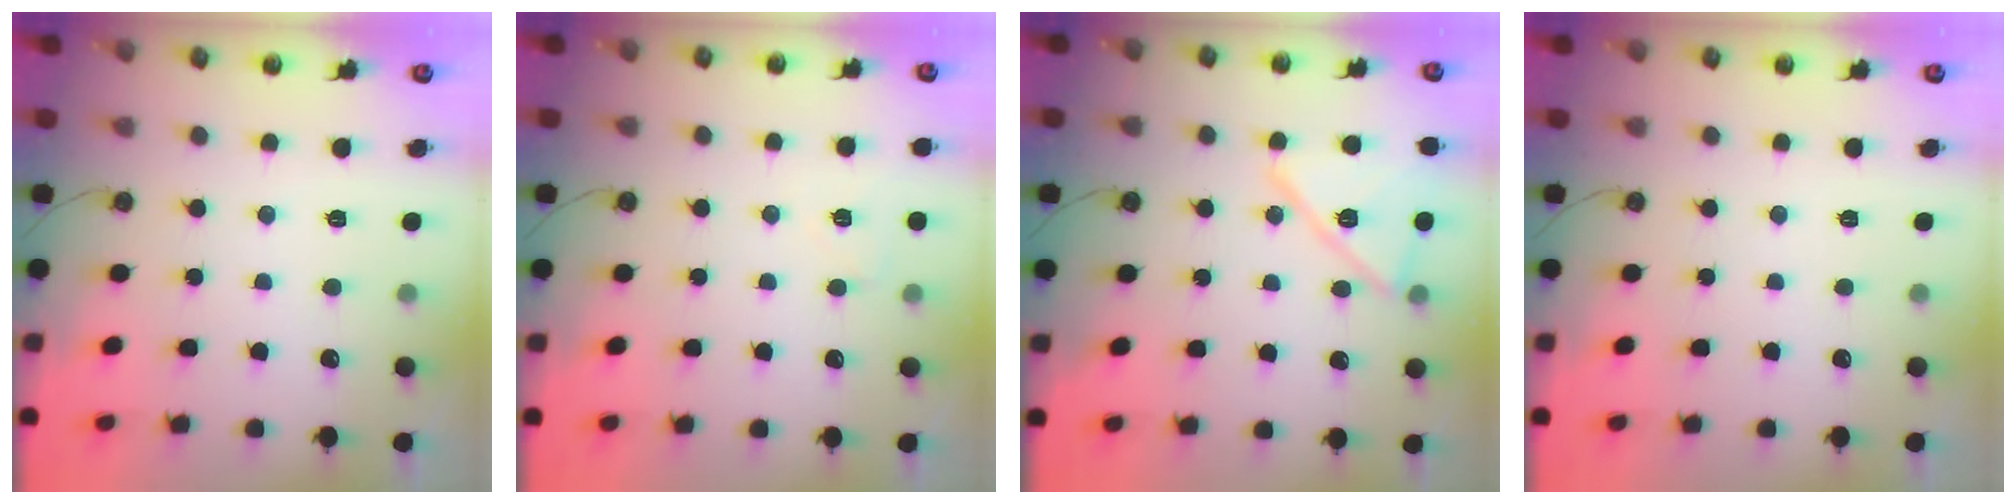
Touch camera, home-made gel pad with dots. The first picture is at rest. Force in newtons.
{"total": 5.1, "press": 4.5, "slide": 2.3}
{"total": 14.8, "press": 14.7, "slide": 1.8}
{"total": 0.0}